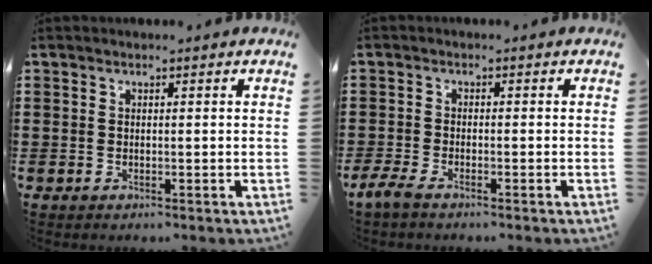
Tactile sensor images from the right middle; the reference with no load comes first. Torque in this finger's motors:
{"motor_torque": [1.91, 0.23, 0.23, 0.06]}